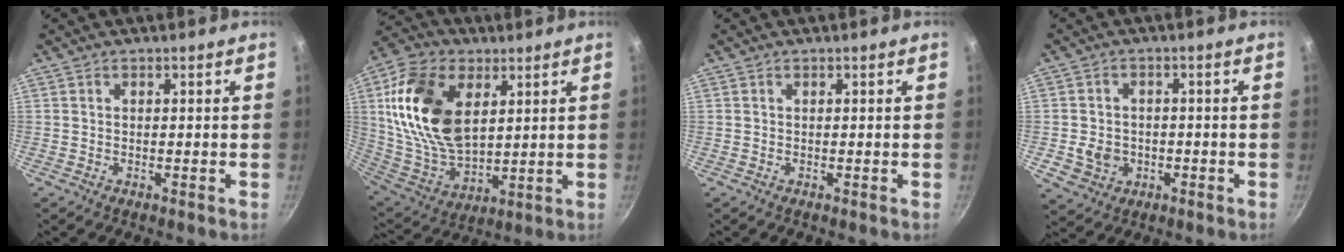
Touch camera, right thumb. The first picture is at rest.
{"total": 21.0, "force": [5.8, 12.9, 15.6], "torque": [-0.280, -0.016, 0.118]}
{"total": 0.0}
{"total": 6.3, "force": [-1.4, 5.5, 2.9], "torque": [-0.036, 0.017, -0.014]}